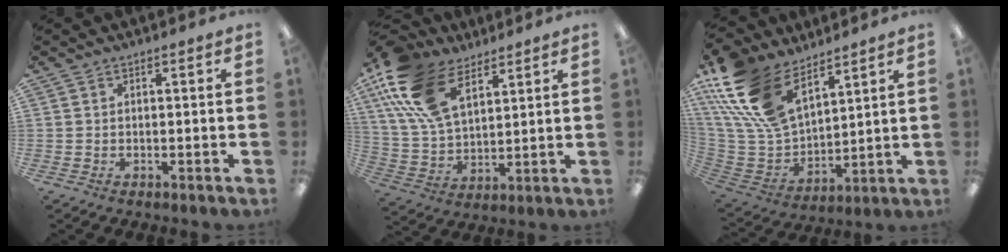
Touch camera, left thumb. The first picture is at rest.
{"total": 19.7, "force": [10.2, 10.9, 12.8], "torque": [-0.286, -0.023, 0.186]}
{"total": 21.1, "force": [12.7, 11.4, 12.4], "torque": [-0.302, -0.059, 0.236]}